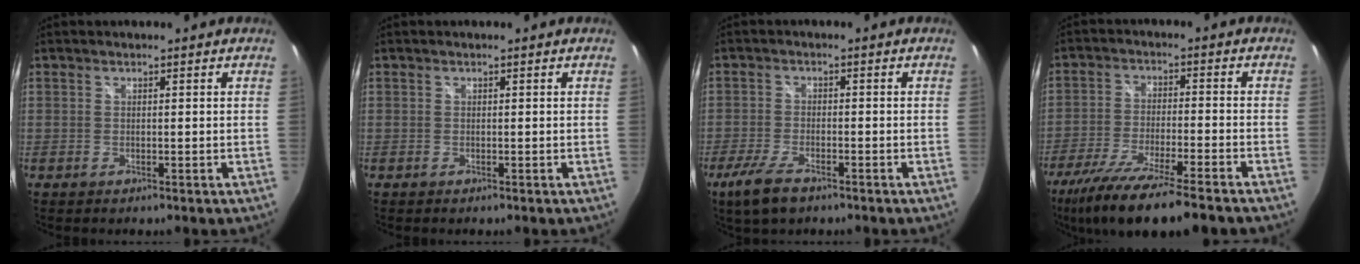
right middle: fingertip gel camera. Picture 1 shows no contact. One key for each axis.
{"total": 0.0}
{"total": 6.4, "fx": -4.4, "fy": 2.1, "fz": 4.2, "tx": -0.111, "ty": -0.018, "tz": -0.084}
{"total": 15.9, "fx": -12.7, "fy": 0.9, "fz": 9.6, "tx": -0.199, "ty": -0.041, "tz": -0.218}